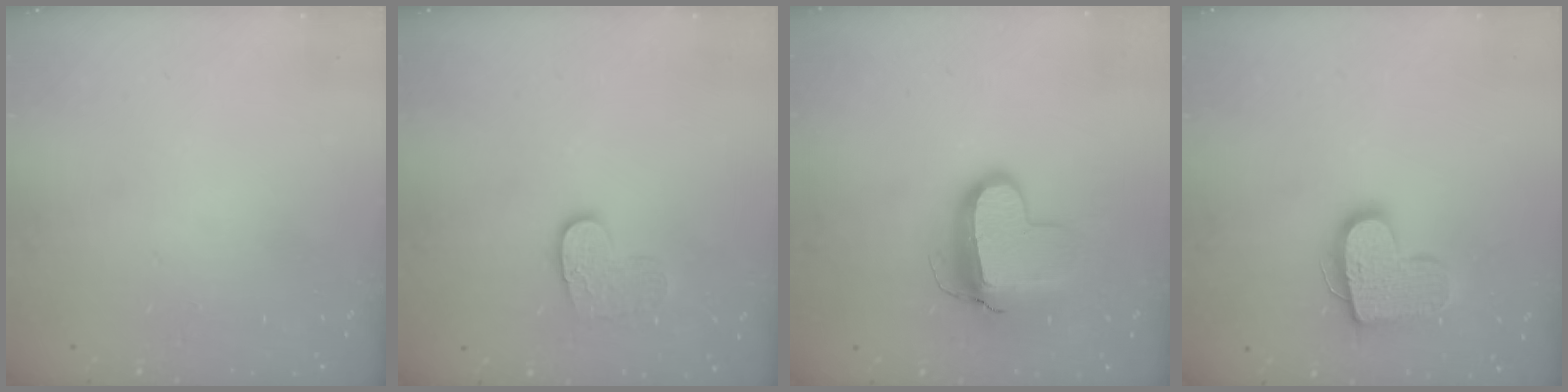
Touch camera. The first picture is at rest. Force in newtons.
{"total": 9.5, "press": 9.5, "slide": 0.6}
{"total": 12.4, "press": 12.3, "slide": 1.3}
{"total": 14.5, "press": 14.5, "slide": 0.9}